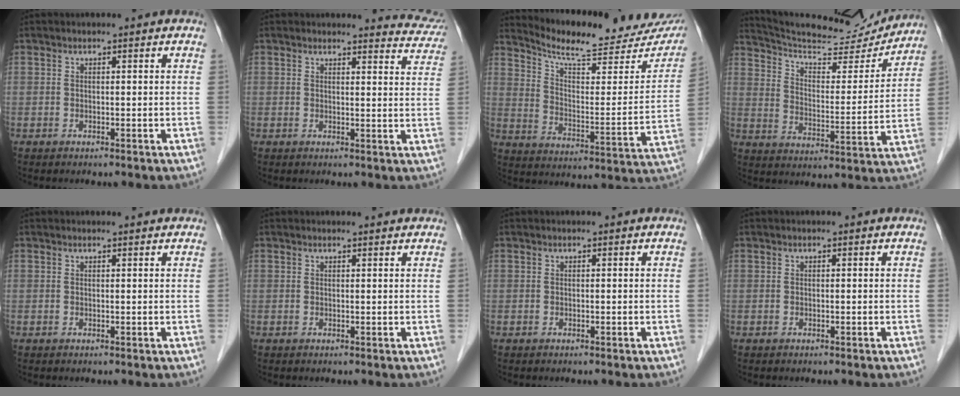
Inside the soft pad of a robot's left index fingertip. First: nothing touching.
{"total": 5.7, "force": [5.6, 1.0, -0.6], "torque": [0.022, -0.037, 0.032]}
{"total": 21.1, "force": [19.2, 3.8, 7.7], "torque": [-0.111, -0.056, 0.251]}
{"total": 18.9, "force": [18.0, 2.5, 5.1], "torque": [-0.085, -0.026, 0.260]}
{"total": 0.7, "force": [0.7, 0.0, 0.0], "torque": [-0.010, -0.003, 0.004]}
{"total": 1.4, "force": [1.4, 0.2, 0.1], "torque": [-0.011, -0.002, 0.010]}
{"total": 0.0}
{"total": 0.0}